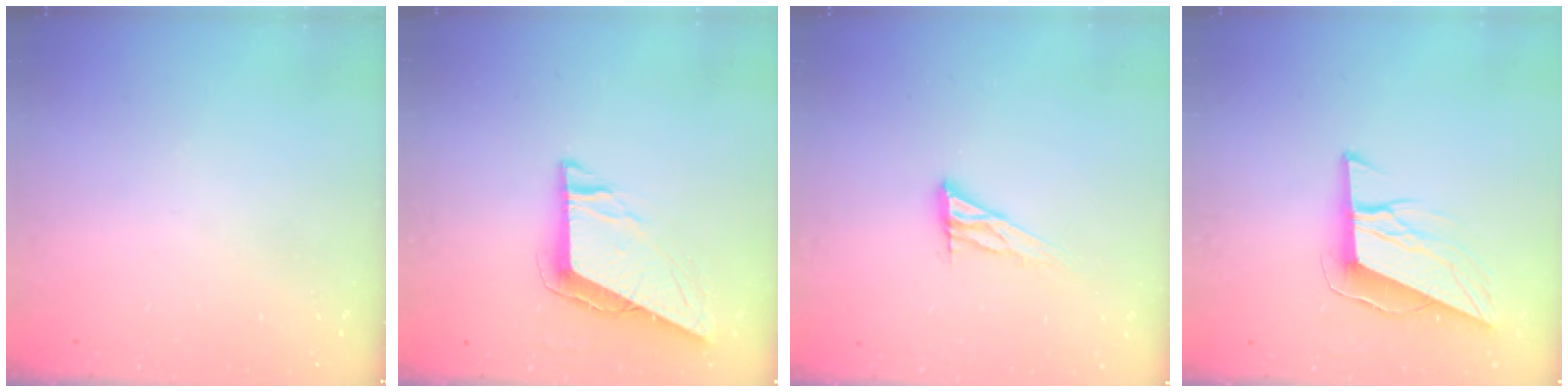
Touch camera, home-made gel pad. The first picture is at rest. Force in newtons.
{"total": 7.5, "press": 7.5, "slide": 0.3}
{"total": 9.2, "press": 9.1, "slide": 0.7}
{"total": 9.9, "press": 9.6, "slide": 2.3}